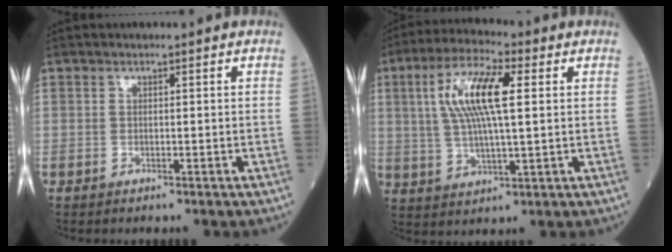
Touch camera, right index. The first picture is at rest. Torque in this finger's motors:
{"motor_torque": [1.60, 0.54, 0.65, 0.21]}